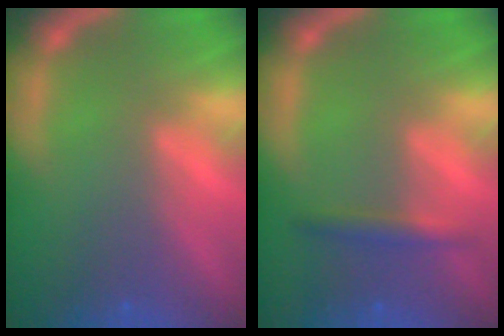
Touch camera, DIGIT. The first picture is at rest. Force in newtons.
{"total": 1.9}